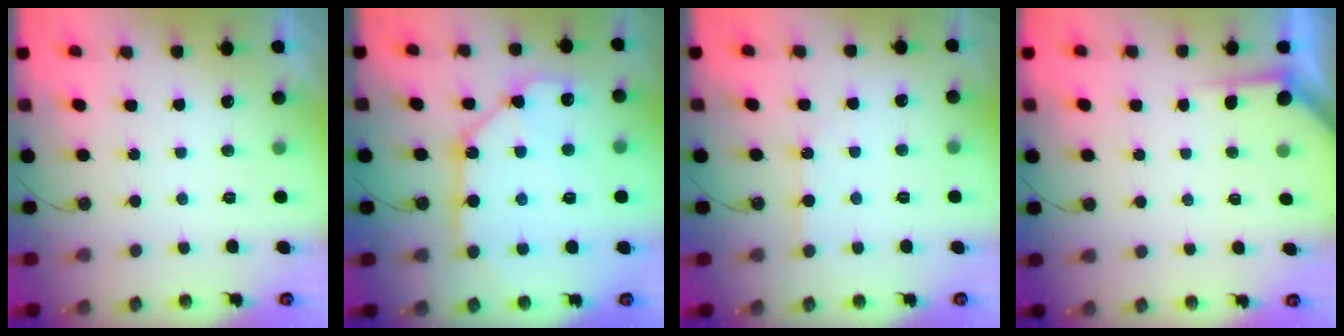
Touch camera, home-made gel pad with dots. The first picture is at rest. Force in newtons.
{"total": 14.5, "press": 14.4, "slide": 1.5}
{"total": 5.5, "press": 5.5, "slide": 0.6}
{"total": 2.5, "press": 2.5, "slide": 0.3}